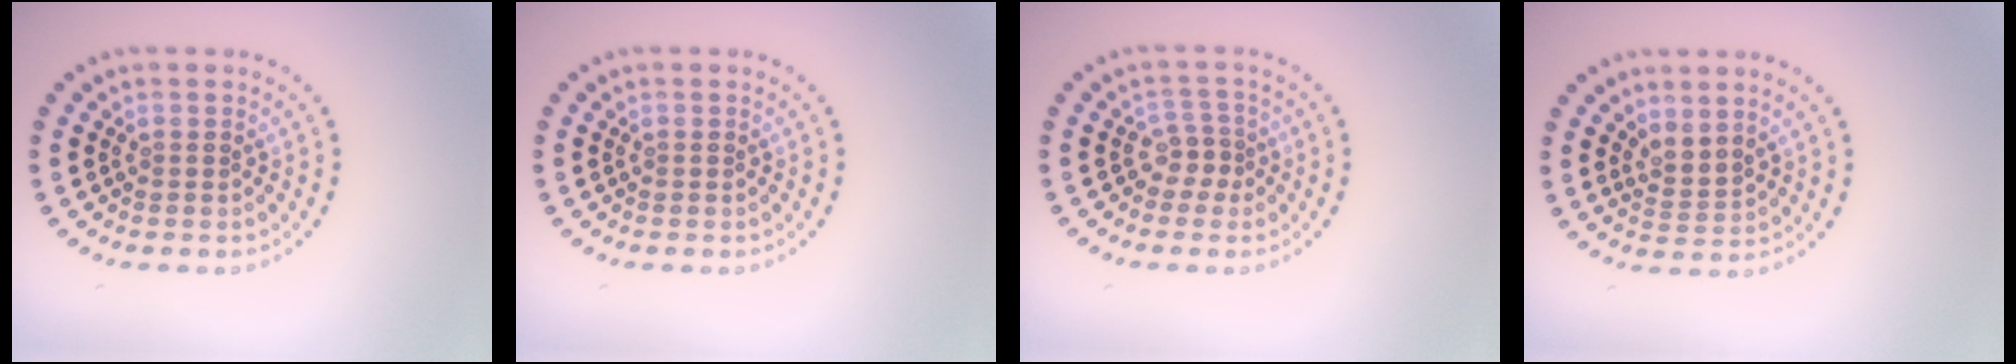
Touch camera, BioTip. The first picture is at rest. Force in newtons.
{"total": 0.0}
{"total": 1.8, "press": 1.3, "slide": 1.3}
{"total": 2.1, "press": 1.3, "slide": 1.6}